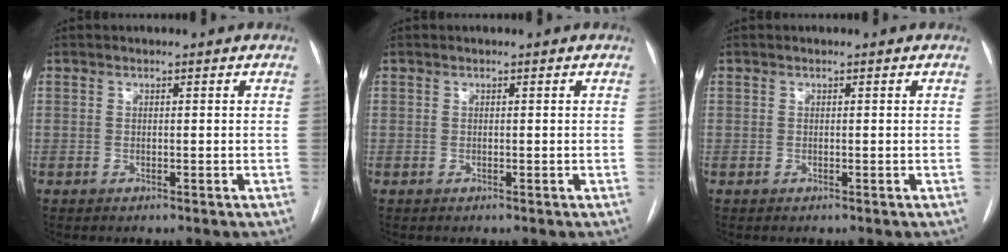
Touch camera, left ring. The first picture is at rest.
{"total": 0.0}
{"total": 0.0}